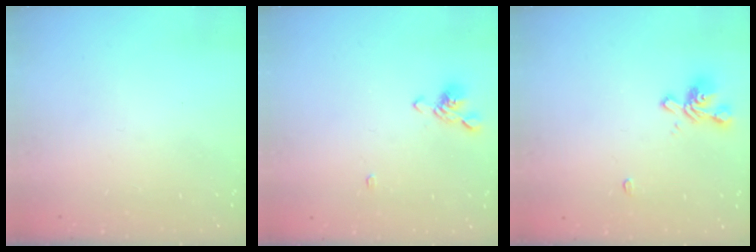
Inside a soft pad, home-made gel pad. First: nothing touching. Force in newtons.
{"total": 2.0, "press": 1.8, "slide": 0.8}
{"total": 1.6, "press": 1.1, "slide": 1.1}